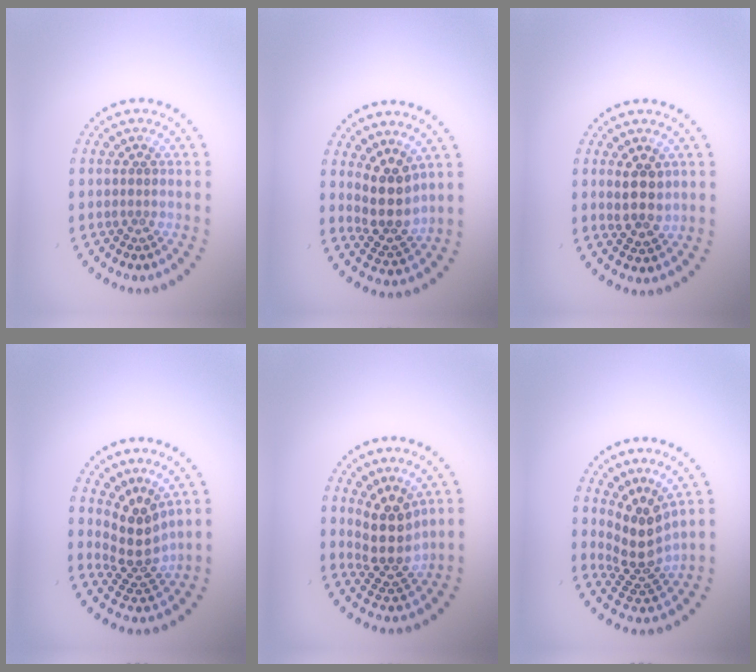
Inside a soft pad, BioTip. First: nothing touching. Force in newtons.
{"total": 3.9, "press": 3.2, "slide": 2.3}
{"total": 2.9, "press": 2.7, "slide": 1.0}
{"total": 3.7, "press": 2.7, "slide": 2.5}
{"total": 4.3, "press": 3.5, "slide": 2.5}
{"total": 4.3, "press": 3.0, "slide": 3.1}